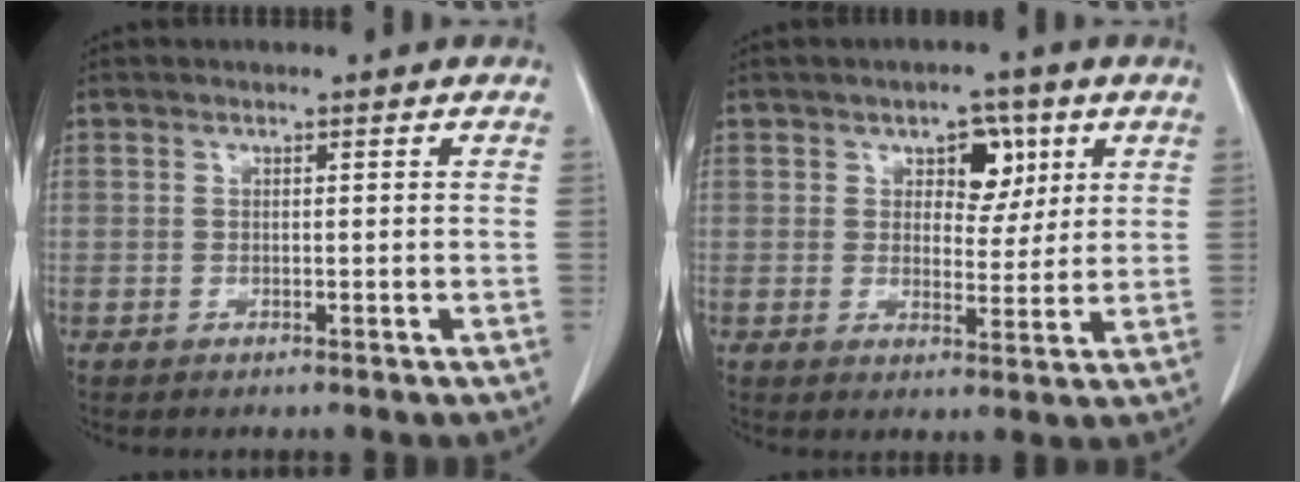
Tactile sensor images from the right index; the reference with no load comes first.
{"total": 5.7, "force": [2.5, 3.4, 3.8], "torque": [-0.044, 0.011, 0.036]}